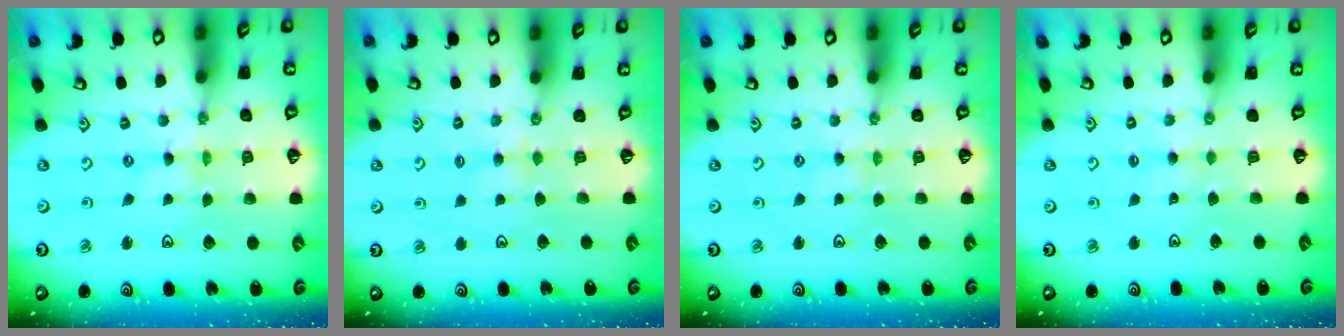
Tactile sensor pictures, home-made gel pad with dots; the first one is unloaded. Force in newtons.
{"total": 2.2, "press": 2.1, "slide": 0.4}
{"total": 1.7, "press": 1.7, "slide": 0.4}
{"total": 1.4, "press": 1.4, "slide": 0.3}